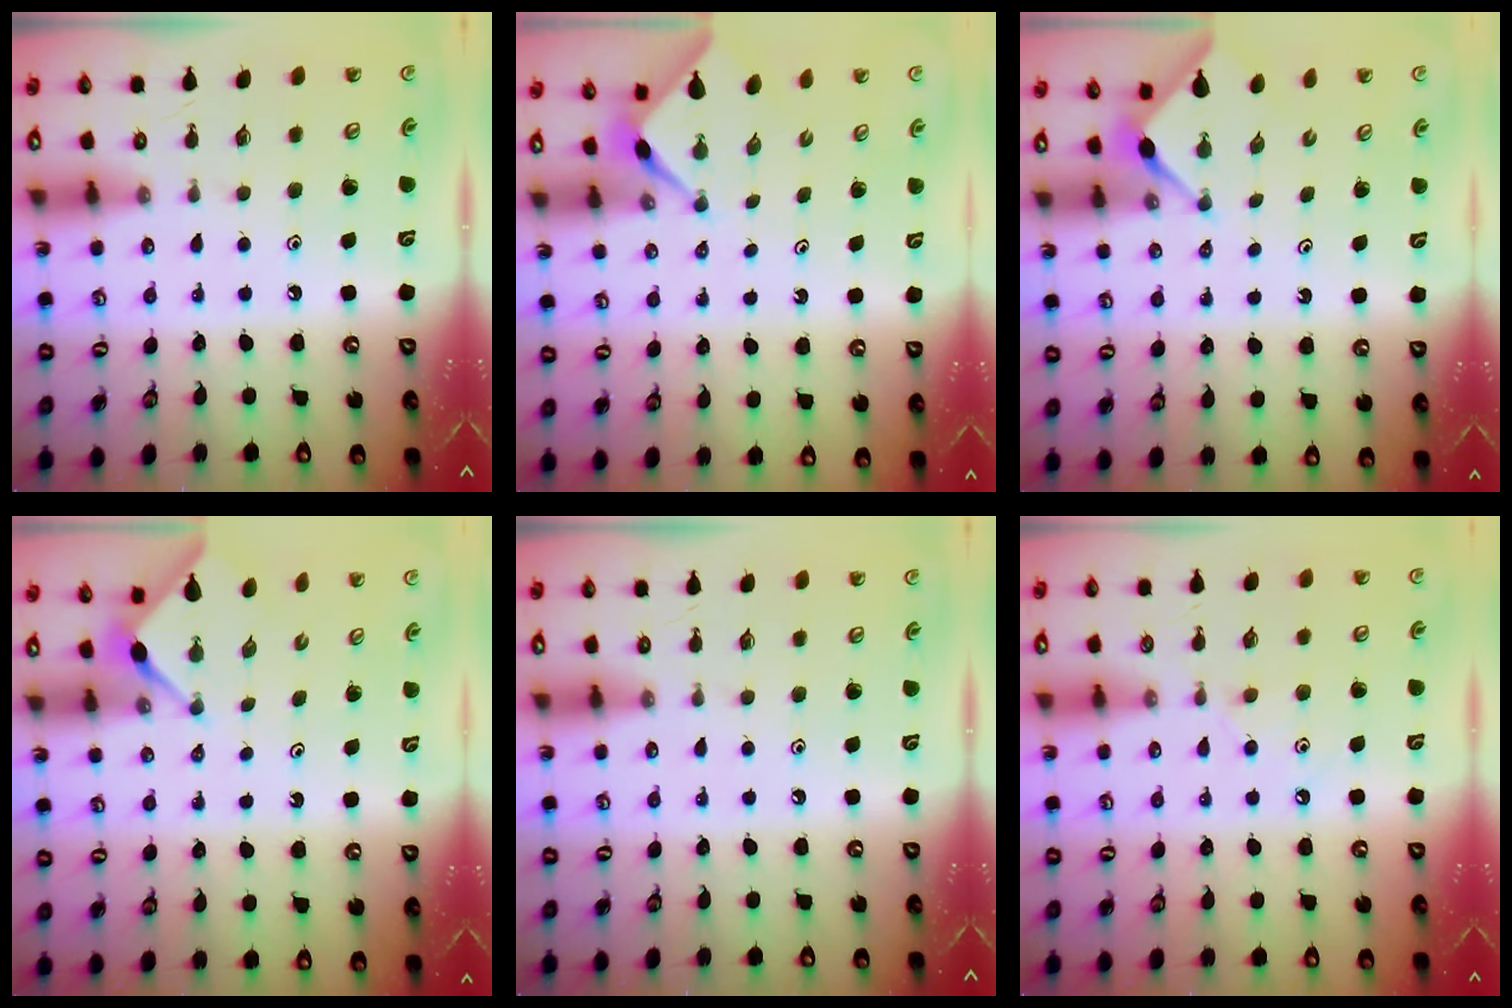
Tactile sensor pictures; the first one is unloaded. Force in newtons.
{"total": 2.4, "press": 2.4, "slide": 0.3}
{"total": 2.9, "press": 2.9, "slide": 0.4}
{"total": 2.9, "press": 2.9, "slide": 0.4}
{"total": 0.0}
{"total": 7.2, "press": 7.1, "slide": 1.0}